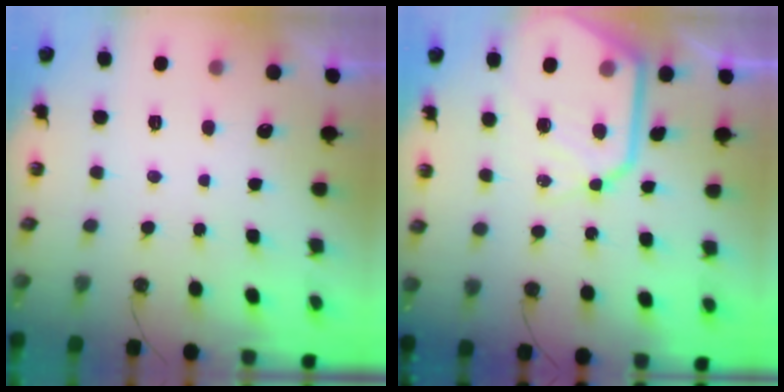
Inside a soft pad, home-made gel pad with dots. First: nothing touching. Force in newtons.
{"total": 17.9, "press": 17.8, "slide": 1.8}